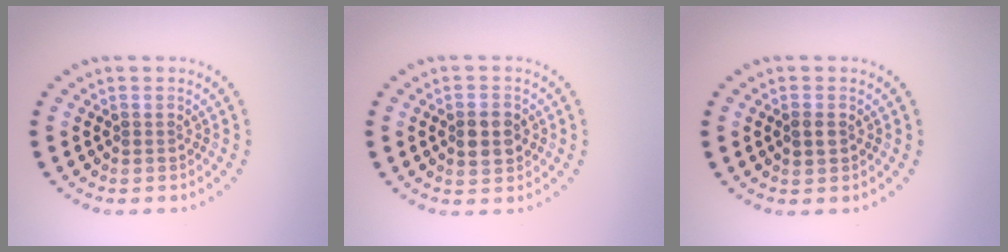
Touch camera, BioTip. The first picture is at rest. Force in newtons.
{"total": 2.9, "press": 2.9, "slide": 0.1}
{"total": 1.4, "press": 1.4, "slide": 0.2}